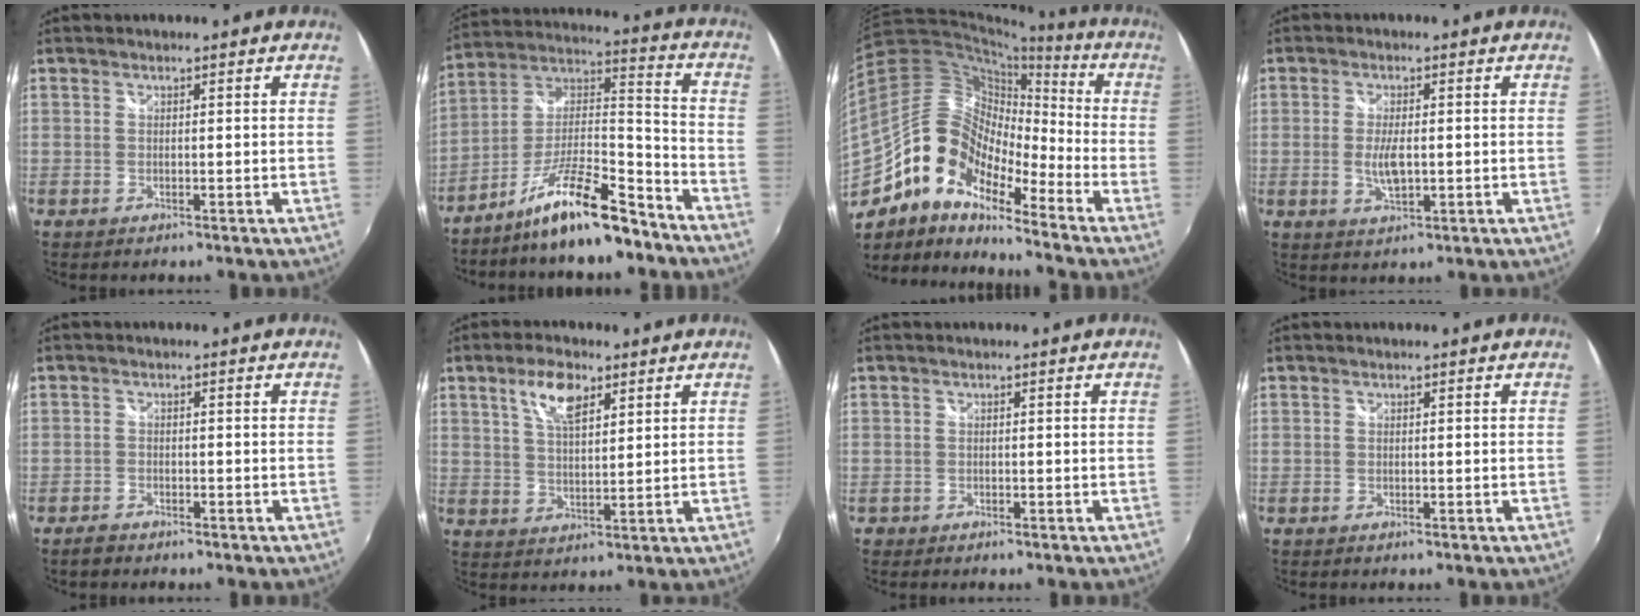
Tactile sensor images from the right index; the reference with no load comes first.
{"total": 15.3, "force": [-11.0, 3.3, 10.1], "torque": [-0.191, 0.014, -0.191]}
{"total": 16.3, "force": [-9.9, 7.8, 10.3], "torque": [-0.184, 0.007, -0.211]}
{"total": 4.5, "force": [-0.5, 1.8, 4.1], "torque": [-0.080, -0.008, -0.008]}
{"total": 2.0, "force": [-1.7, 0.9, 0.6], "torque": [-0.019, -0.001, -0.033]}
{"total": 7.3, "force": [3.9, 3.0, 5.3], "torque": [-0.097, 0.011, 0.073]}
{"total": 1.1, "force": [-0.6, 0.9, 0.0], "torque": [-0.004, 0.001, -0.010]}
{"total": 0.0}